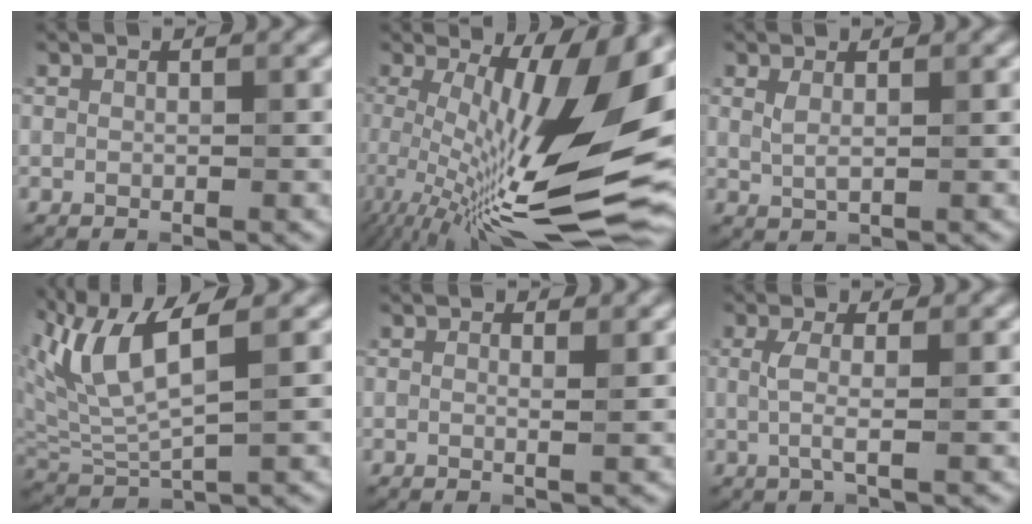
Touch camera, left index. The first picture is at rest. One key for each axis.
{"total": 17.6, "fx": -0.9, "fy": 5.3, "fz": 16.7, "tx": -0.264, "ty": -0.003, "tz": -0.011}
{"total": 1.3, "fx": 0.7, "fy": 0.4, "fz": 1.0, "tx": -0.023, "ty": -0.004, "tz": 0.014}
{"total": 6.5, "fx": 2.9, "fy": 2.0, "fz": 5.5, "tx": -0.126, "ty": -0.002, "tz": 0.060}
{"total": 1.0, "fx": 0.3, "fy": 0.2, "fz": 0.9, "tx": -0.012, "ty": -0.002, "tz": -0.002}
{"total": 2.2, "fx": 0.1, "fy": 0.4, "fz": 2.1, "tx": -0.048, "ty": -0.001, "tz": -0.002}